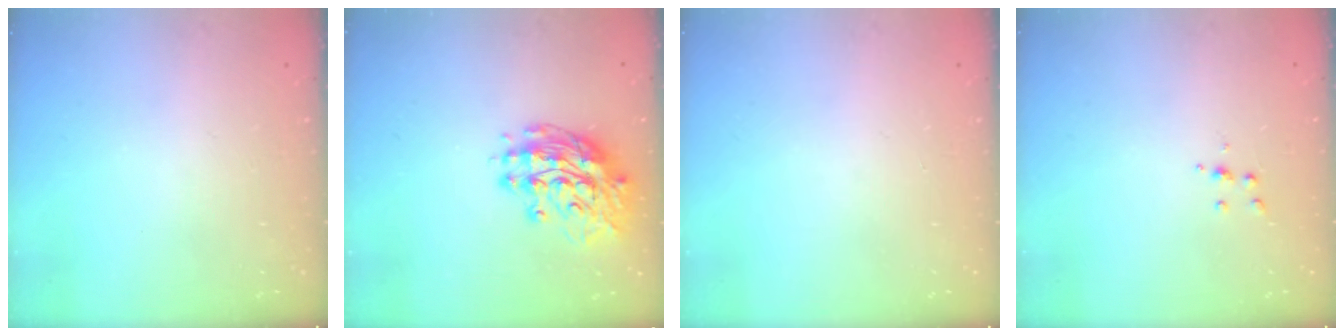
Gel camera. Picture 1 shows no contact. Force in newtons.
{"total": 14.0, "press": 14.0, "slide": 1.3}
{"total": 0.0}
{"total": 4.5, "press": 4.5, "slide": 0.6}